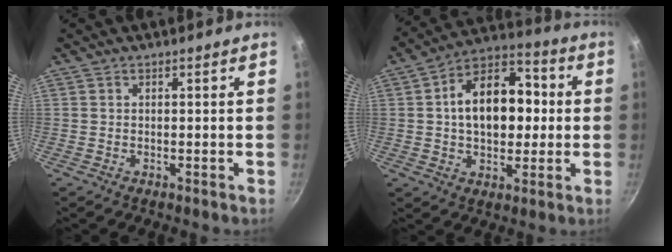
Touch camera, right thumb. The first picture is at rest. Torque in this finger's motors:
{"motor_torque": [-0.31, 0.82, 0.32, 0.40, 0.19]}